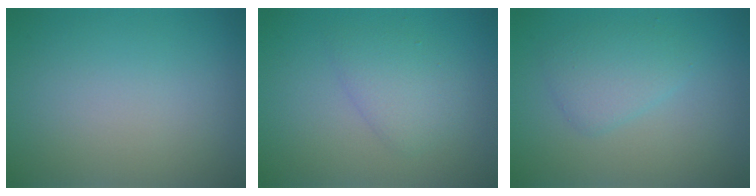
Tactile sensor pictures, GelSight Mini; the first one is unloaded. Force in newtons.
{"total": 2.4, "press": 2.4, "slide": 0.2}
{"total": 2.4, "press": 2.4, "slide": 0.1}